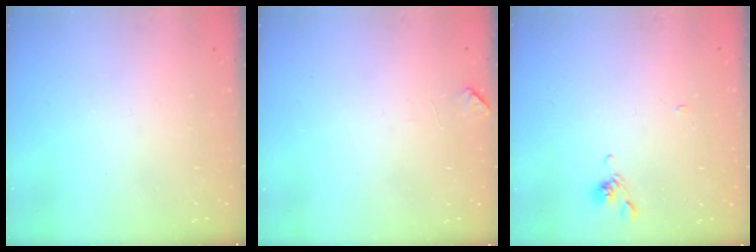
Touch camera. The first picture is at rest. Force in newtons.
{"total": 3.2, "press": 3.1, "slide": 0.5}
{"total": 6.1, "press": 6.1, "slide": 0.4}